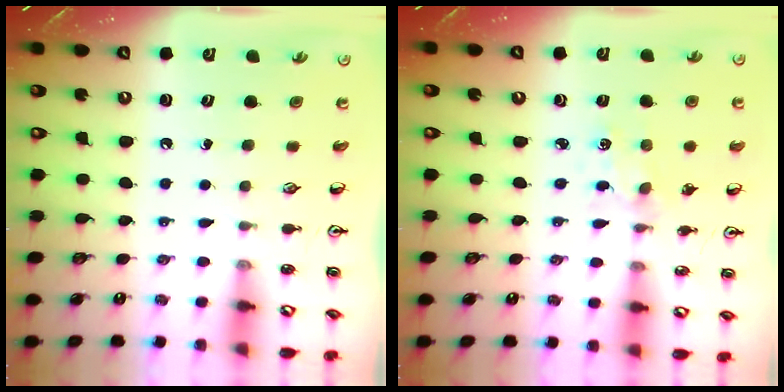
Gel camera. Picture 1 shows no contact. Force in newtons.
{"total": 1.0, "press": 1.0, "slide": 0.2}